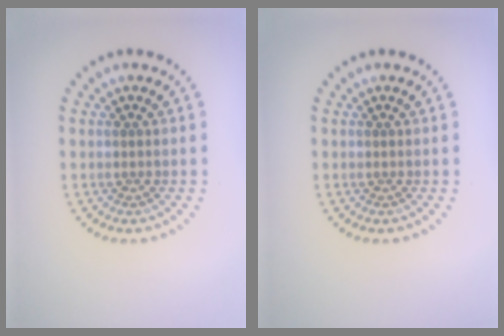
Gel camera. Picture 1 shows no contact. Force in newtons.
{"total": 0.0}